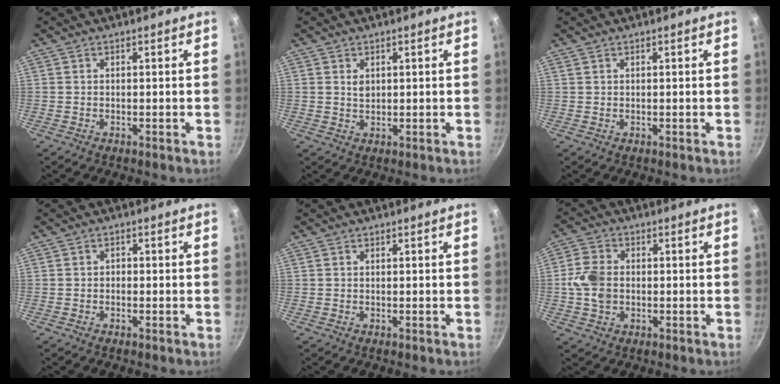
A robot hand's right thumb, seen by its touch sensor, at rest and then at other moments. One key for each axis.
{"total": 1.9, "fx": 0.7, "fy": 1.4, "fz": 1.2, "tx": -0.017, "ty": -0.002, "tz": 0.014}
{"total": 0.0}
{"total": 1.0, "fx": -0.3, "fy": 0.8, "fz": 0.4, "tx": -0.006, "ty": 0.004, "tz": -0.007}
{"total": 0.0}
{"total": 7.0, "fx": -0.5, "fy": 5.3, "fz": 4.6, "tx": -0.081, "ty": 0.010, "tz": -0.017}